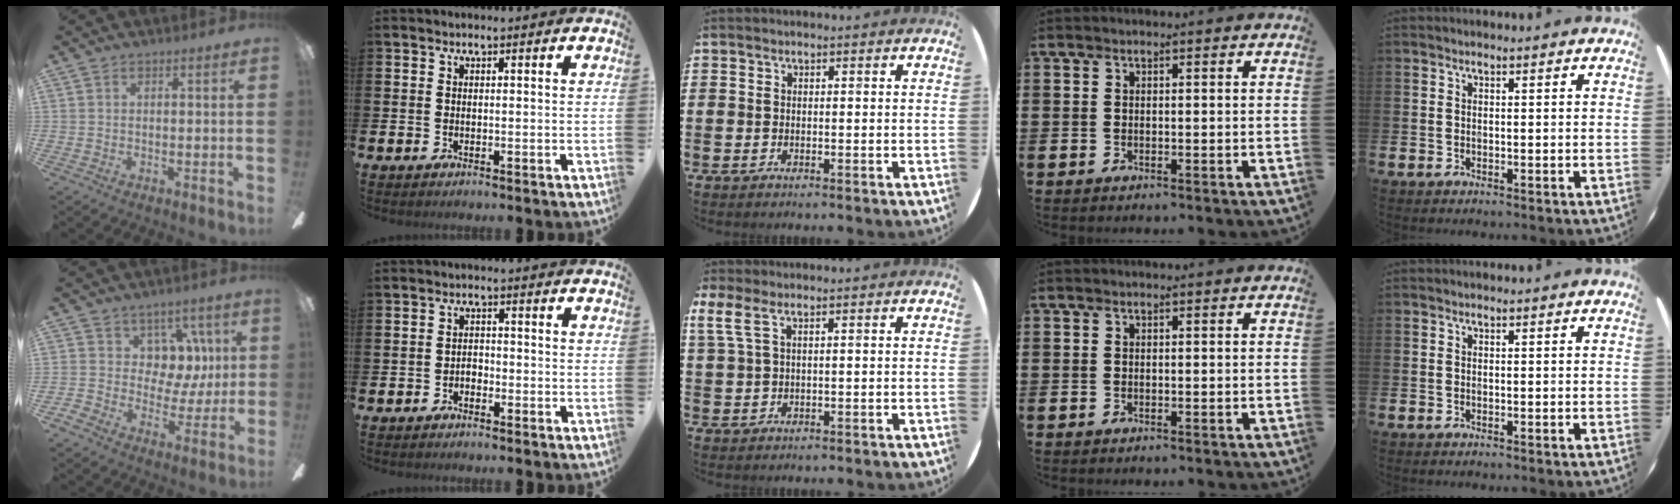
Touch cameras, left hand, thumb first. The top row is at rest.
{"thumb": {"total": 10.0, "force": [3.0, 8.7, 3.7], "torque": [-0.052, -0.020, 0.065]}, "index": {"total": 1.4, "force": [-1.1, 0.8, 0.2], "torque": [-0.007, 0.003, -0.024]}, "middle": {"total": 2.3, "force": [1.3, 0.5, 1.8], "torque": [-0.042, 0.003, 0.023]}}